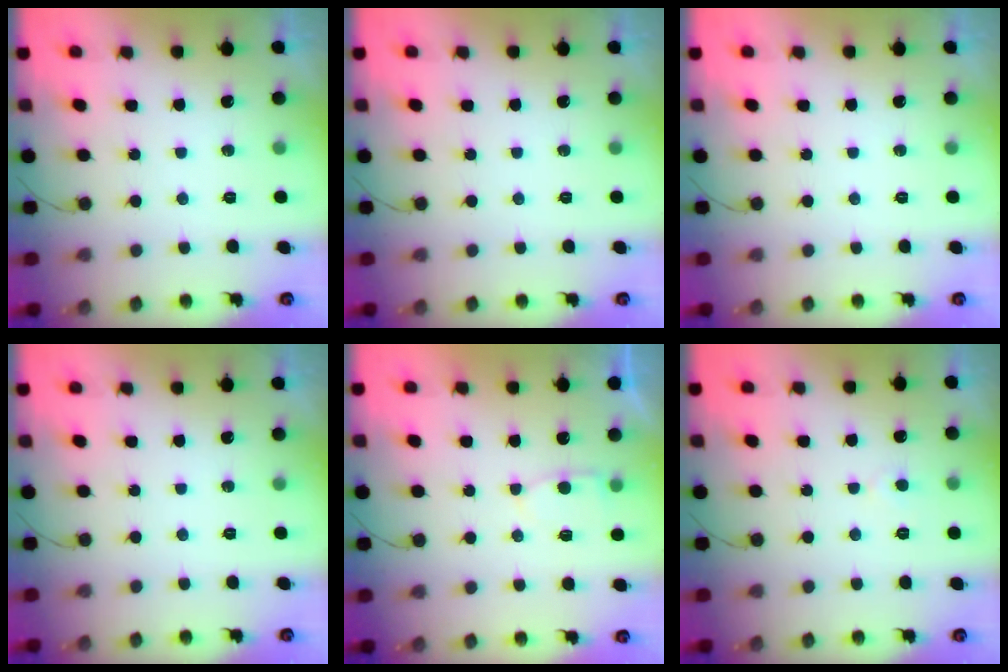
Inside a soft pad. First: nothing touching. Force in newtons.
{"total": 0.0}
{"total": 0.0}
{"total": 0.0}
{"total": 4.0, "press": 4.0, "slide": 0.3}
{"total": 2.1, "press": 2.1, "slide": 0.3}